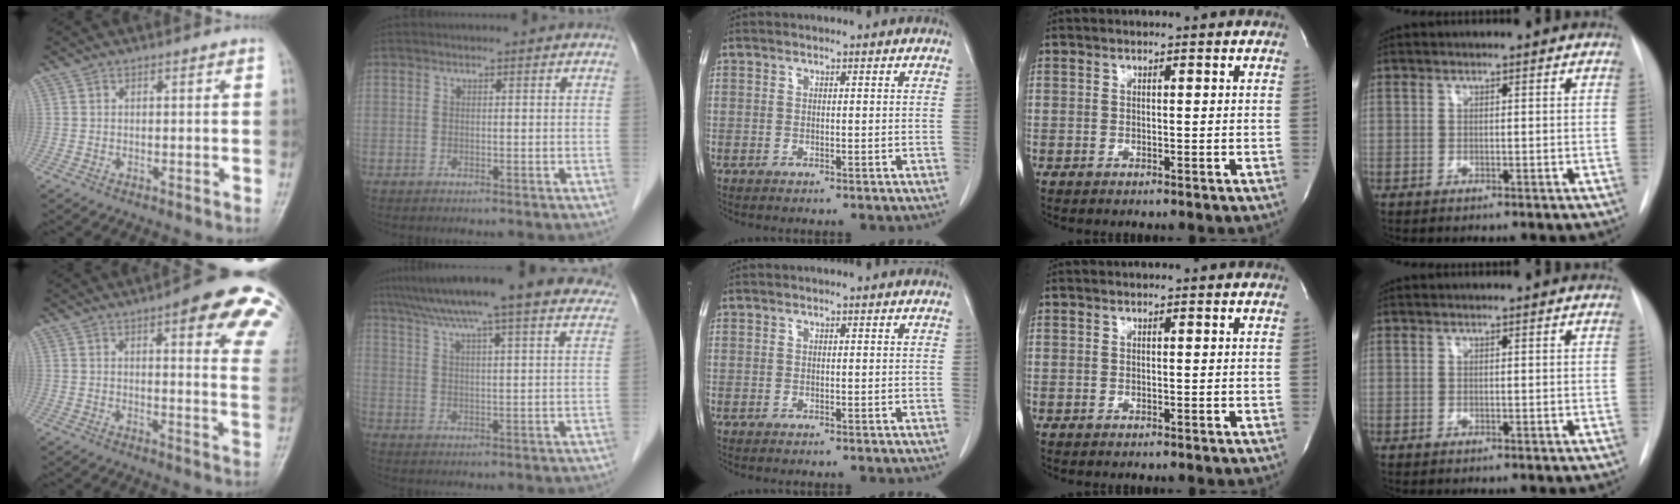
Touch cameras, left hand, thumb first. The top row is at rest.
{"thumb": {"total": 18.4, "force": [9.9, 4.9, 14.7], "torque": [-0.149, -0.030, 0.104]}, "index": {"total": 27.0, "force": [23.2, 2.2, 13.5], "torque": [-0.209, -0.012, 0.292]}}